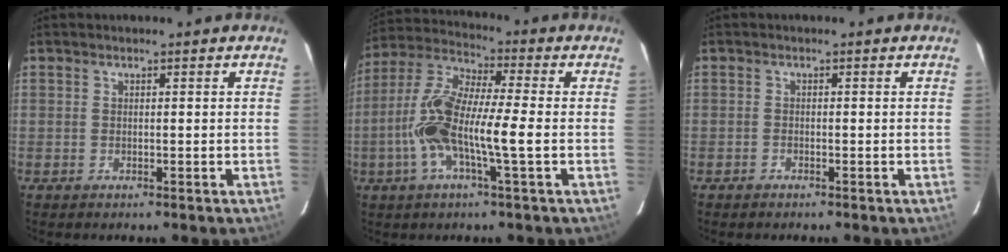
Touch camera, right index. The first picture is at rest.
{"total": 12.7, "force": [-2.4, 1.6, 12.4], "torque": [-0.262, 0.011, -0.055]}
{"total": 0.6, "force": [-0.5, 0.2, 0.1], "torque": [-0.007, 0.000, -0.008]}